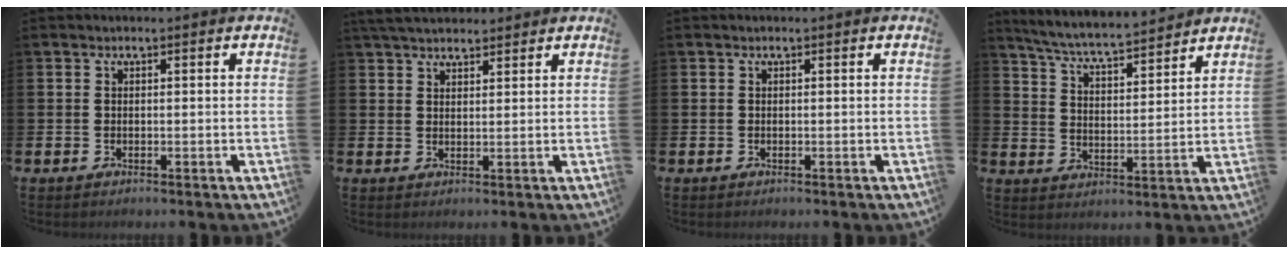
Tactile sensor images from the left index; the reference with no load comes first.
{"total": 3.8, "force": [3.5, 1.0, 0.9], "torque": [-0.024, -0.008, 0.067]}
{"total": 0.0}
{"total": 6.1, "force": [5.9, 0.2, 1.5], "torque": [-0.057, -0.043, 0.101]}